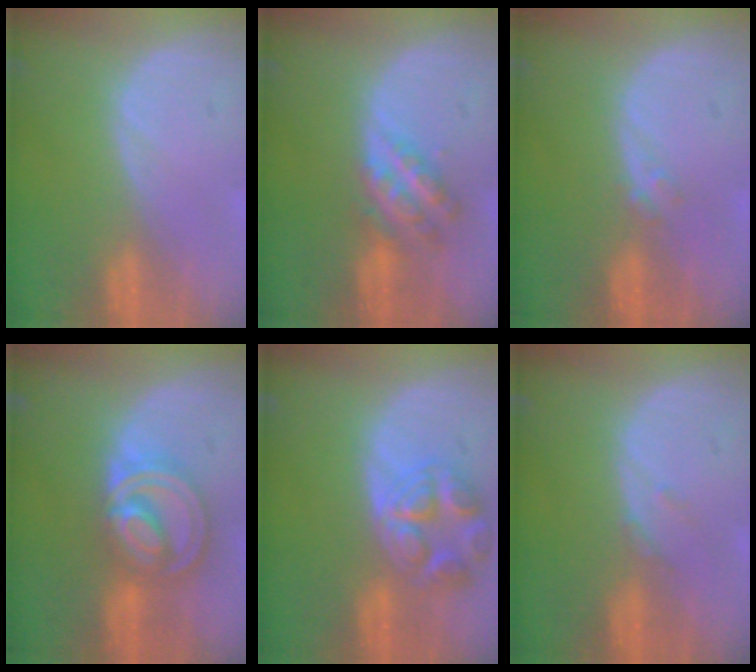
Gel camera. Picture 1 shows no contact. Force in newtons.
{"total": 6.0, "press": 5.2, "slide": 3.1}
{"total": 1.4, "press": 1.2, "slide": 0.7}
{"total": 8.7, "press": 7.3, "slide": 4.6}
{"total": 7.9, "press": 7.0, "slide": 3.6}
{"total": 1.0, "press": 1.0, "slide": 0.2}